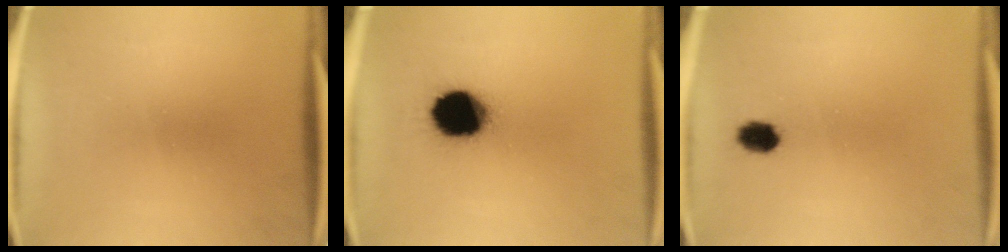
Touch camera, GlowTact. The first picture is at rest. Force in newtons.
{"total": 16.7}
{"total": 3.6}